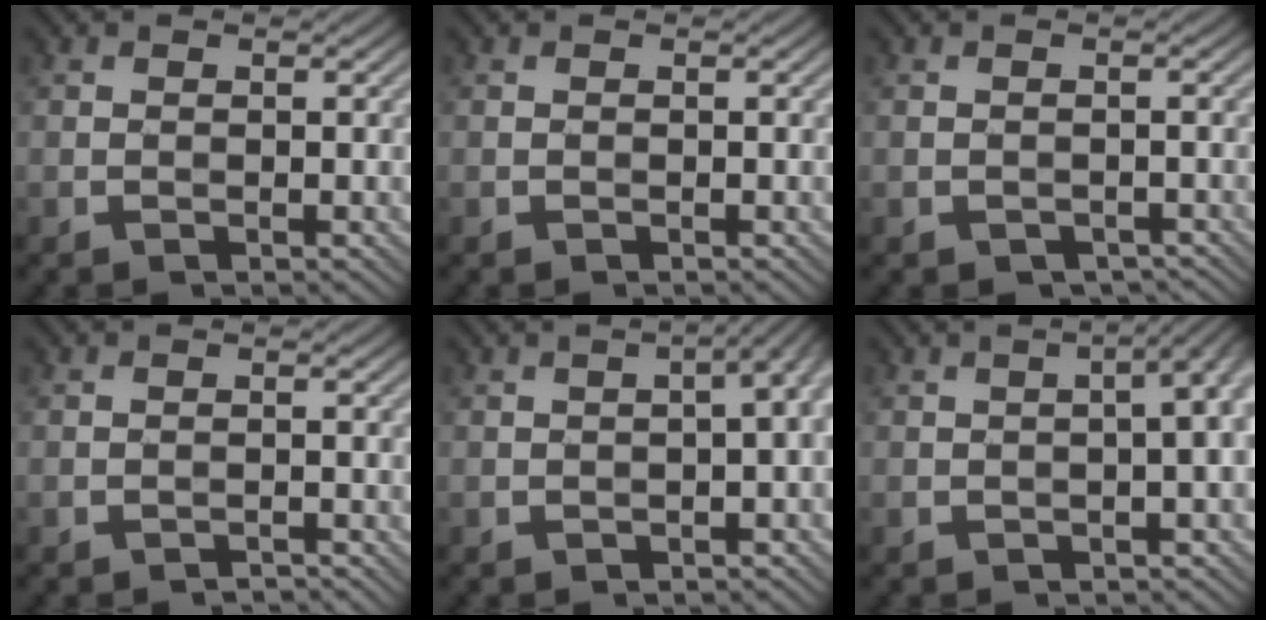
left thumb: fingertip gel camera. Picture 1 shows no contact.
{"total": 0.0}
{"total": 0.9, "force": [-0.8, 0.5, 0.0], "torque": [-0.002, -0.004, -0.014]}
{"total": 0.8, "force": [-0.7, -0.2, -0.2], "torque": [0.004, 0.005, -0.015]}
{"total": 4.0, "force": [-0.5, 1.1, 3.8], "torque": [-0.048, 0.008, -0.001]}
{"total": 5.2, "force": [-0.2, 1.4, 5.0], "torque": [-0.057, 0.015, -0.006]}